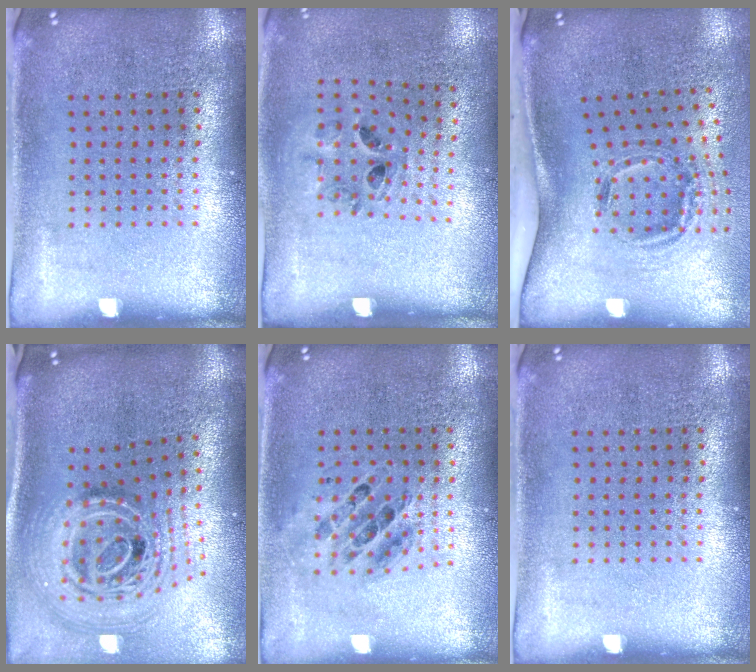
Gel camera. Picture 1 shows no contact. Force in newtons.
{"total": 1.1, "press": 0.9, "slide": 0.7}
{"total": 1.9, "press": 1.3, "slide": 1.3}
{"total": 2.9, "press": 1.9, "slide": 2.1}
{"total": 0.7, "press": 0.7, "slide": 0.1}
{"total": 0.0}